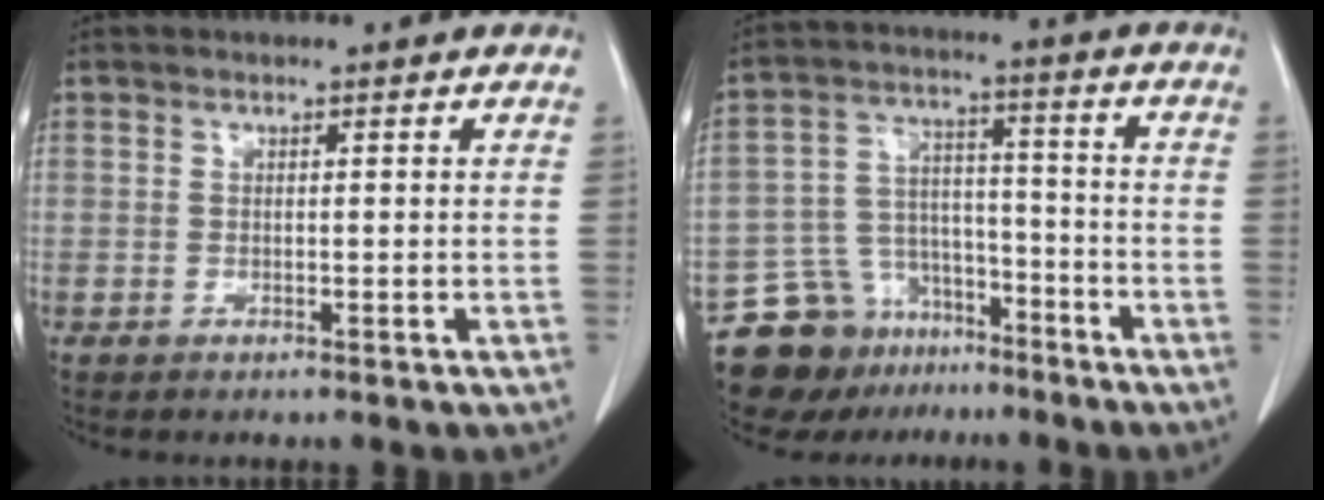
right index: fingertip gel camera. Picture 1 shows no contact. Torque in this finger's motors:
{"motor_torque": [-0.28, -0.54, -0.54, -0.15]}